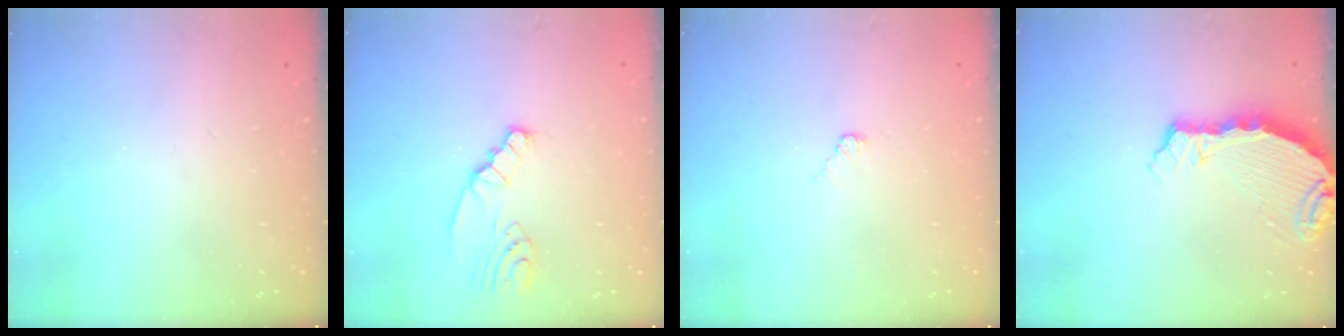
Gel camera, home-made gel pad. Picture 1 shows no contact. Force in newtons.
{"total": 2.4, "press": 2.4, "slide": 0.3}
{"total": 2.5, "press": 2.5, "slide": 0.3}
{"total": 6.9, "press": 6.4, "slide": 2.7}